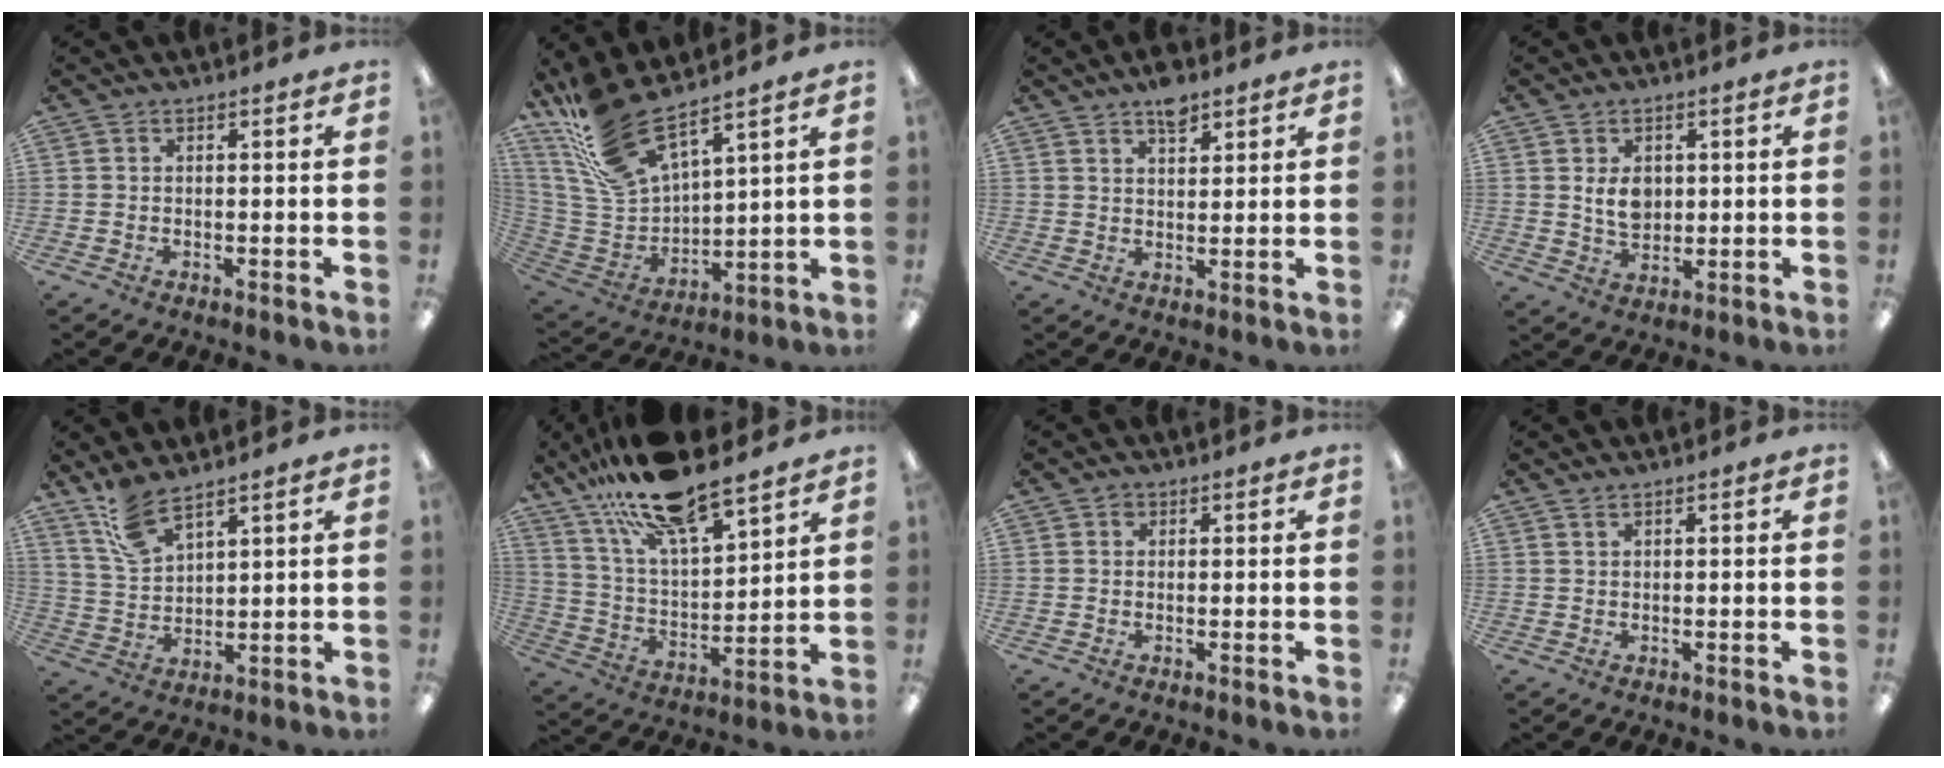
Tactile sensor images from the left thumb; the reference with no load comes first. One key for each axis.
{"total": 17.9, "fx": 14.5, "fy": 5.0, "fz": 9.3, "tx": -0.228, "ty": -0.092, "tz": 0.262}
{"total": 5.3, "fx": 4.0, "fy": 2.4, "fz": 2.5, "tx": -0.024, "ty": -0.021, "tz": 0.067}
{"total": 5.7, "fx": 1.6, "fy": 4.2, "fz": 3.6, "tx": -0.061, "ty": 0.000, "tz": 0.028}
{"total": 8.5, "fx": 6.8, "fy": 2.8, "fz": 4.2, "tx": -0.101, "ty": -0.027, "tz": 0.130}
{"total": 17.5, "fx": 14.8, "fy": 4.4, "fz": 8.2, "tx": -0.162, "ty": -0.090, "tz": 0.261}
{"total": 0.9, "fx": 0.4, "fy": 0.8, "fz": 0.3, "tx": -0.008, "ty": 0.004, "tz": 0.007}
{"total": 0.7, "fx": 0.5, "fy": 0.2, "fz": 0.4, "tx": -0.009, "ty": 0.002, "tz": 0.010}